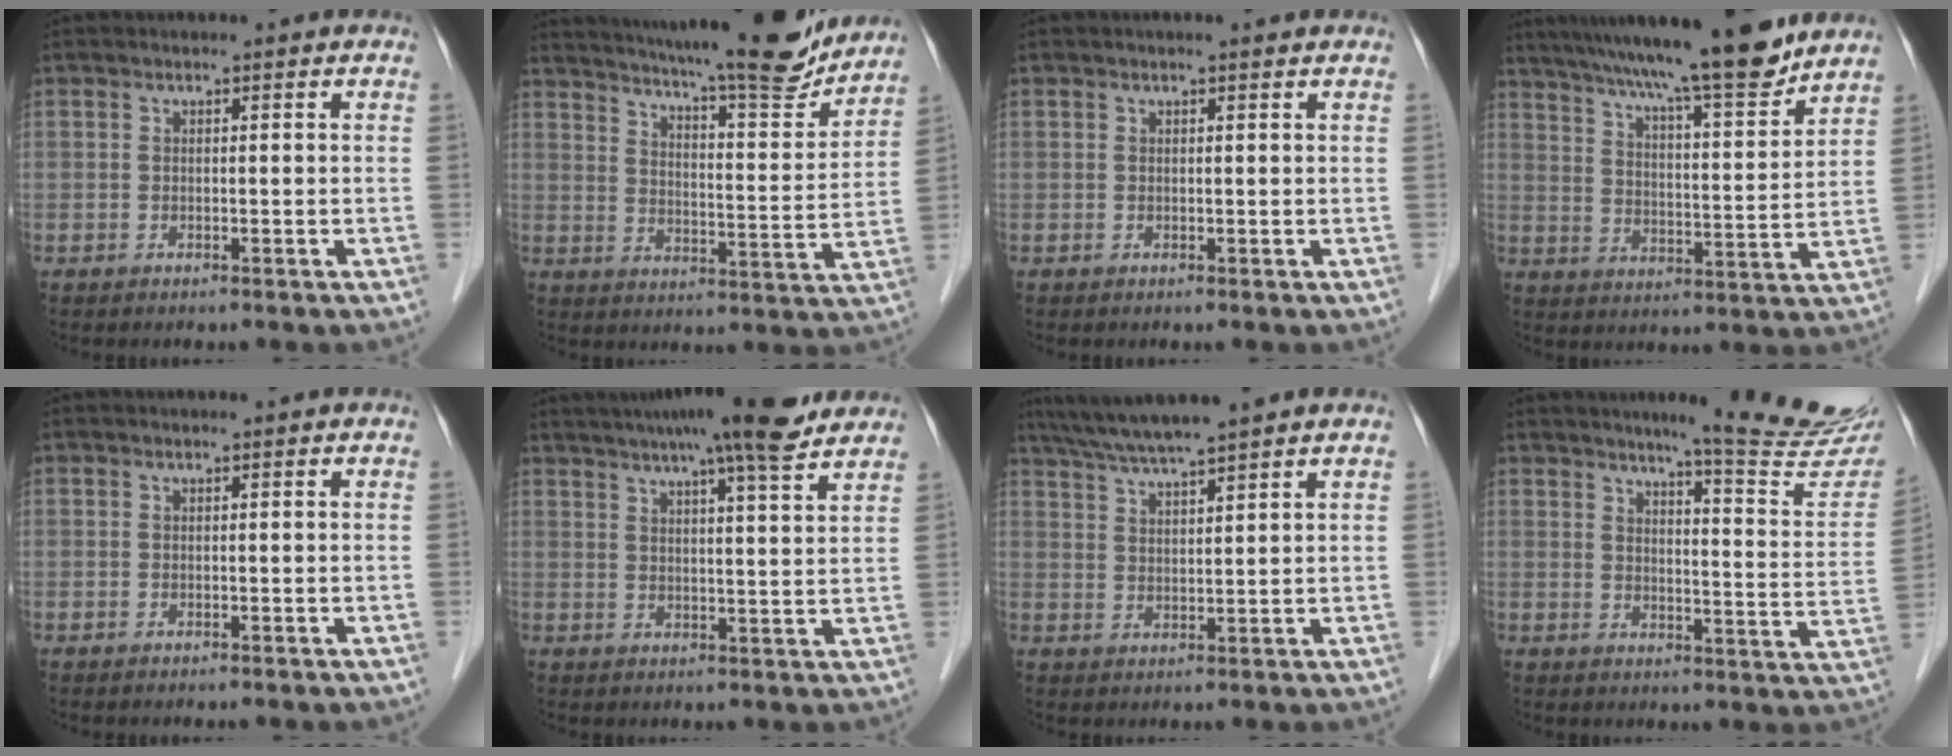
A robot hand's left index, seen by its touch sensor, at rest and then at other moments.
{"total": 20.7, "force": [18.7, 2.0, 8.8], "torque": [-0.139, -0.037, 0.249]}
{"total": 0.8, "force": [0.6, 0.0, 0.6], "torque": [-0.012, 0.002, 0.009]}
{"total": 18.1, "force": [15.2, 0.6, 9.8], "torque": [-0.153, 0.005, 0.232]}
{"total": 0.0}
{"total": 14.7, "force": [11.7, 0.8, 8.8], "torque": [-0.134, 0.021, 0.155]}
{"total": 8.2, "force": [7.0, -0.7, 4.3], "torque": [-0.077, 0.021, 0.119]}
{"total": 16.7, "force": [14.6, -0.1, 8.0], "torque": [-0.094, -0.078, 0.169]}